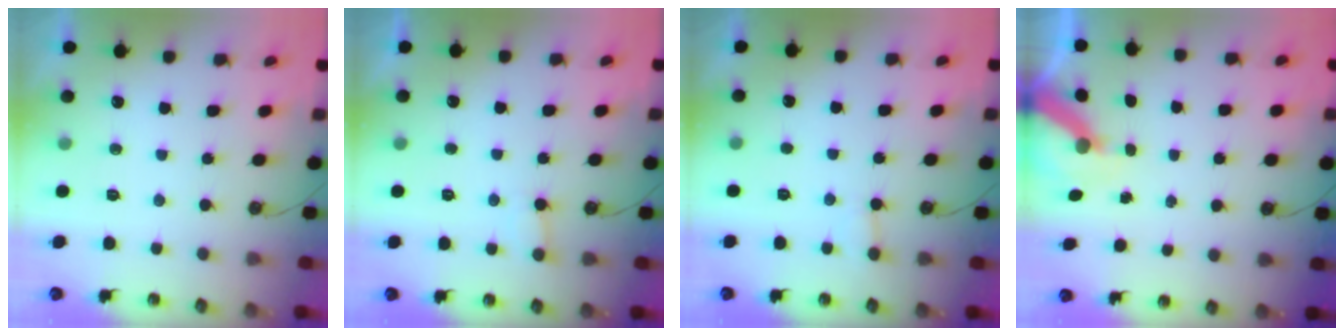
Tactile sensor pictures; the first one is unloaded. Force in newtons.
{"total": 4.7, "press": 4.6, "slide": 0.4}
{"total": 4.7, "press": 4.6, "slide": 0.6}
{"total": 6.3, "press": 6.3, "slide": 0.5}